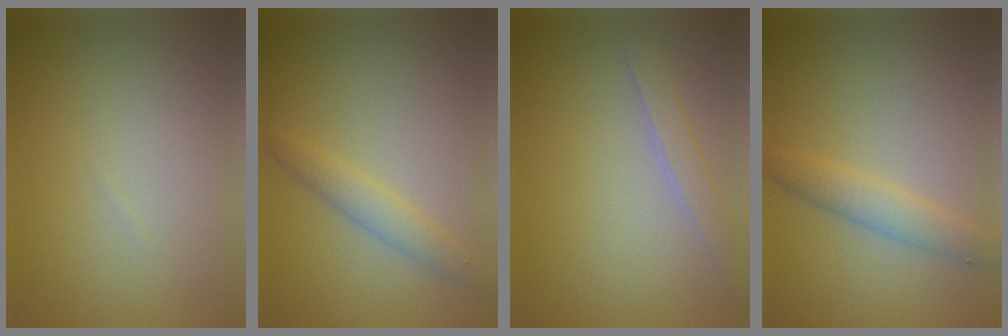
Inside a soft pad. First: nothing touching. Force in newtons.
{"total": 2.2, "press": 2.2, "slide": 0.1}
{"total": 1.9, "press": 1.9, "slide": 0.1}
{"total": 2.8, "press": 2.8, "slide": 0.2}